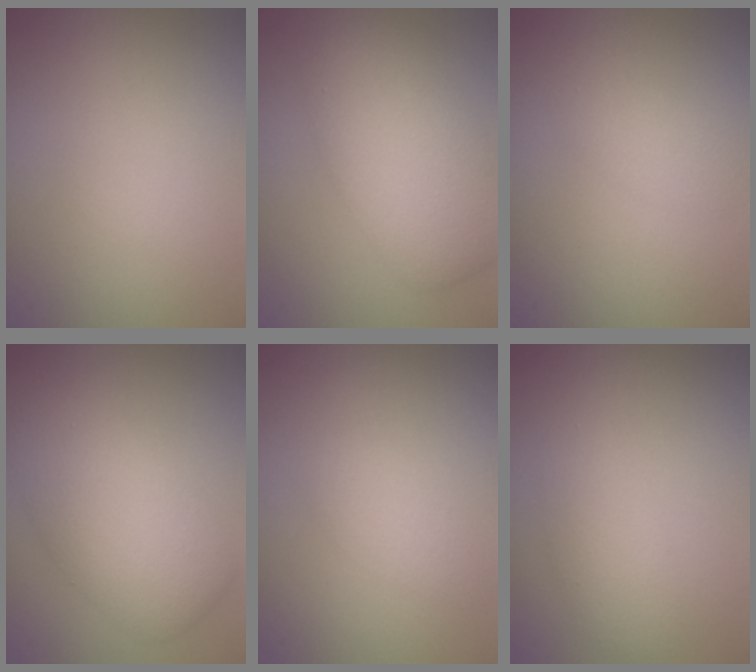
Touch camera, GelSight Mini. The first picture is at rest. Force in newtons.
{"total": 7.5, "press": 7.5, "slide": 0.4}
{"total": 1.6, "press": 1.6, "slide": 0.0}
{"total": 6.3, "press": 6.3, "slide": 0.4}
{"total": 1.8, "press": 1.8, "slide": 0.0}
{"total": 2.7, "press": 2.7, "slide": 0.1}